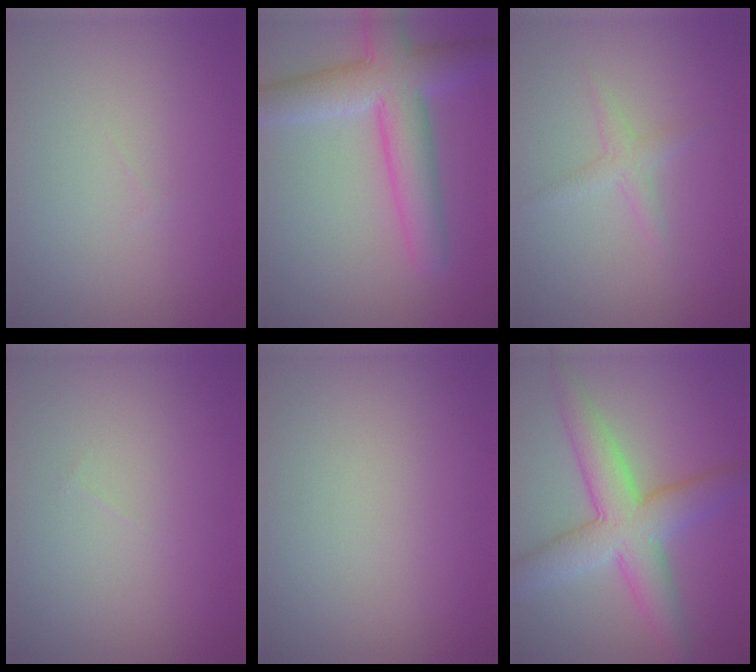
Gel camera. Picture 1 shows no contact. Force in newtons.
{"total": 6.9, "press": 6.9, "slide": 0.3}
{"total": 1.4, "press": 1.4, "slide": 0.1}
{"total": 0.0}
{"total": 0.0}
{"total": 6.8, "press": 6.8, "slide": 0.3}